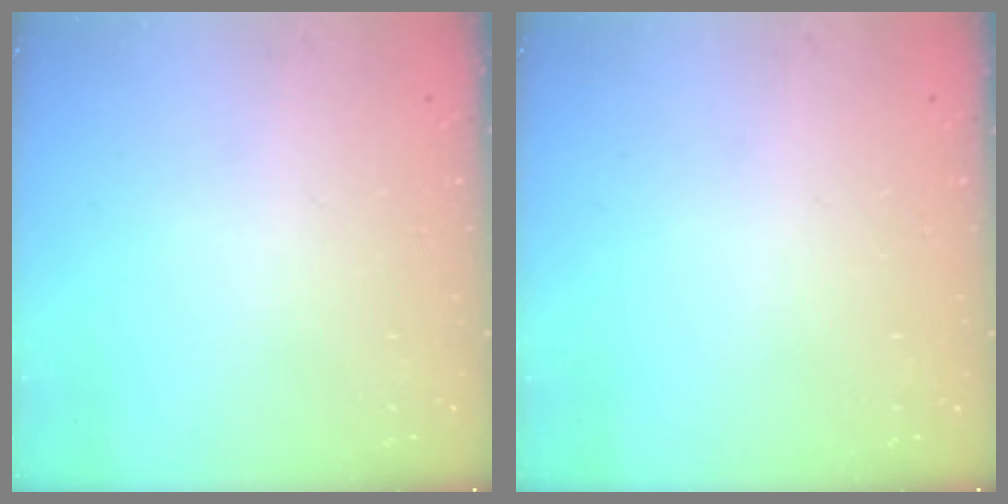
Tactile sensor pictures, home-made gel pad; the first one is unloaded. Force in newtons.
{"total": 0.0}